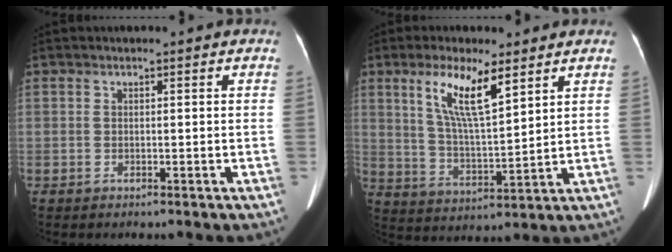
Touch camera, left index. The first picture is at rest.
{"total": 9.4, "force": [5.0, 1.8, 7.8], "torque": [-0.152, -0.006, 0.099]}